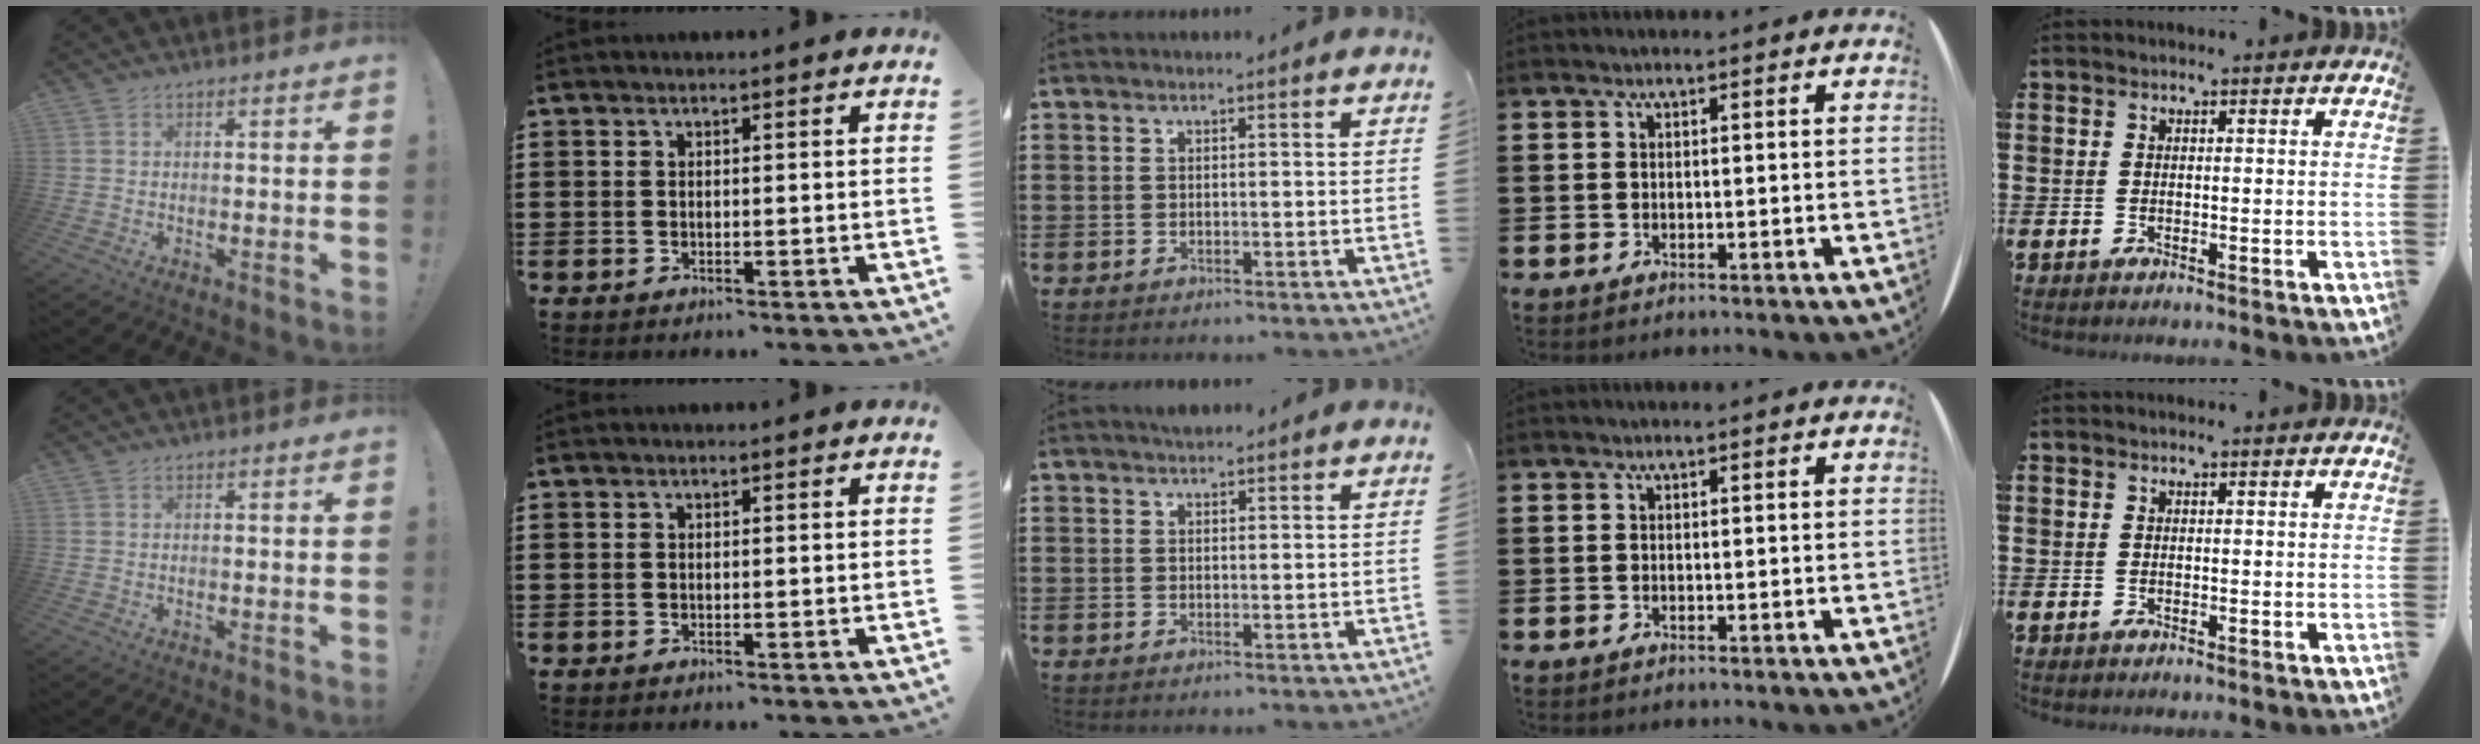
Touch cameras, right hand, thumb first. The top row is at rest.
{"middle": {"total": 1.1, "force": [1.1, 0.4, 0.1], "torque": [-0.004, 0.002, 0.020]}}